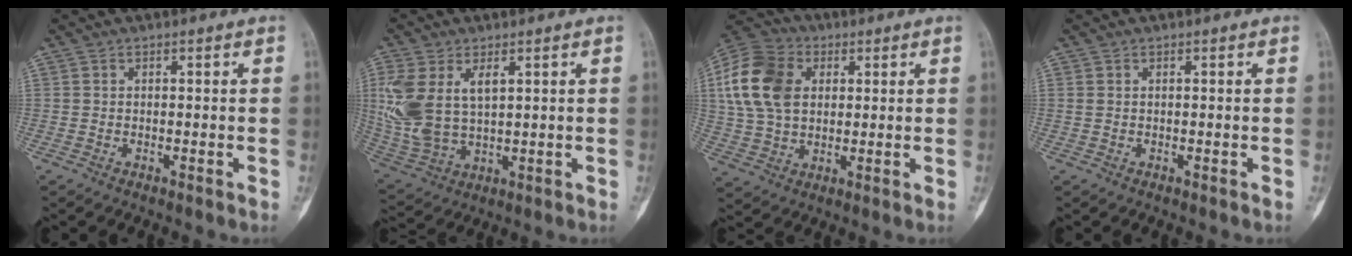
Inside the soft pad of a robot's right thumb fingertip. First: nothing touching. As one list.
[{"total": 13.5, "force": [3.8, 7.8, 10.4], "torque": [-0.229, -0.006, 0.090]}, {"total": 16.3, "force": [3.6, 11.6, 10.8], "torque": [-0.206, 0.008, 0.063]}, {"total": 0.6, "force": [0.2, 0.3, 0.5], "torque": [-0.014, 0.009, 0.008]}]